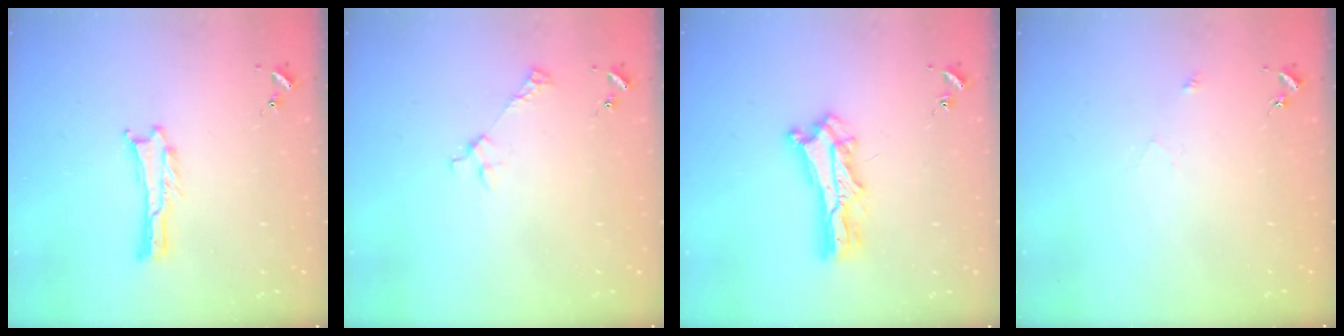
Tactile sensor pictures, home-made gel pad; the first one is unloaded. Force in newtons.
{"total": 2.6, "press": 2.6, "slide": 0.3}
{"total": 6.7, "press": 6.6, "slide": 0.5}
{"total": 2.5, "press": 2.5, "slide": 0.2}